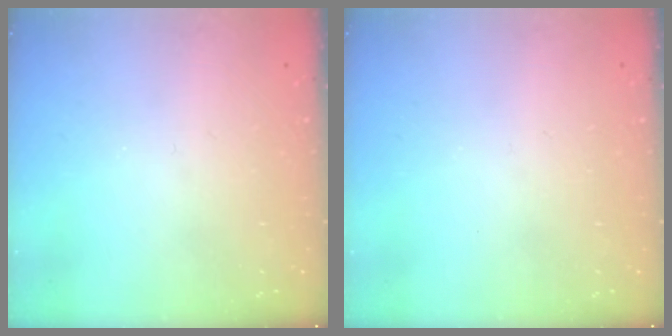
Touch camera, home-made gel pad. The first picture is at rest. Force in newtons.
{"total": 0.0}